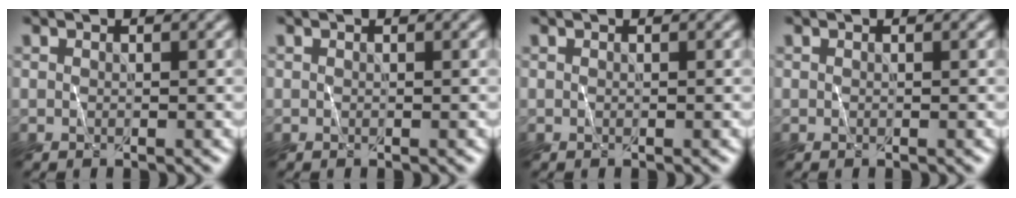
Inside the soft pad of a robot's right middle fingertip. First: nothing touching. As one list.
[{"total": 0.0}, {"total": 0.0}, {"total": 0.0}]